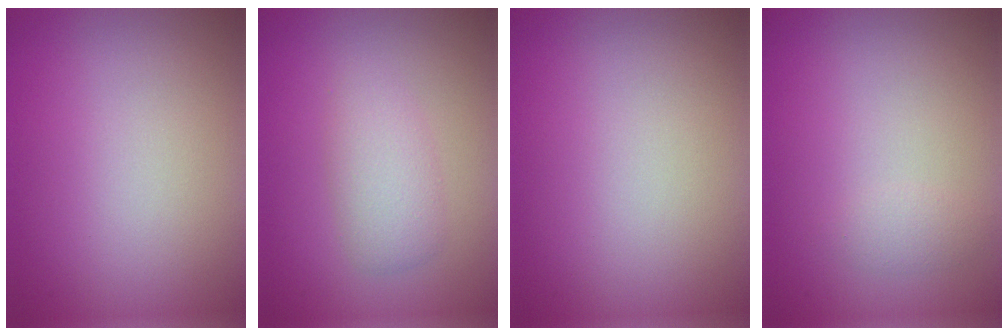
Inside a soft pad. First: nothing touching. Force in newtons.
{"total": 2.6, "press": 2.6, "slide": 0.1}
{"total": 0.0}
{"total": 0.9, "press": 0.9, "slide": 0.0}